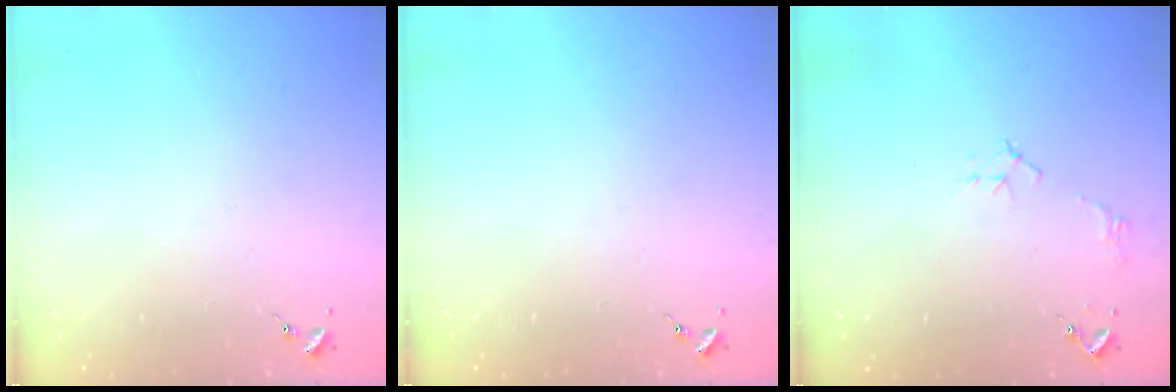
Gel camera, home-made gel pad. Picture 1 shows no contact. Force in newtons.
{"total": 0.0}
{"total": 5.3, "press": 5.3, "slide": 0.7}